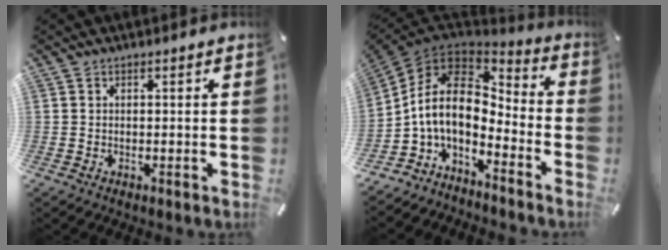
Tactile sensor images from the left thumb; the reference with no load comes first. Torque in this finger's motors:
{"motor_torque": [-0.48, 2.25, 1.41, 1.35, 0.22]}